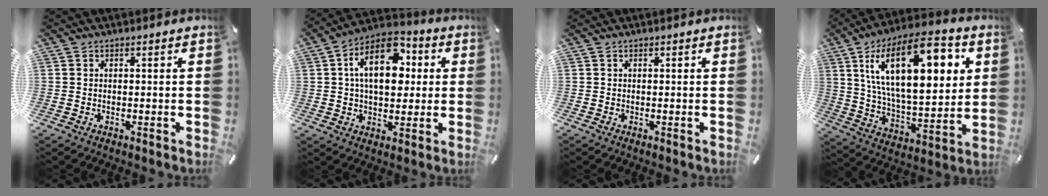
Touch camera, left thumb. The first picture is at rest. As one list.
[{"total": 15.1, "force": [3.3, 9.7, 11.1], "torque": [-0.189, 0.002, 0.056]}, {"total": 0.0}, {"total": 25.5, "force": [10.4, 12.3, 19.8], "torque": [-0.354, -0.033, 0.159]}]